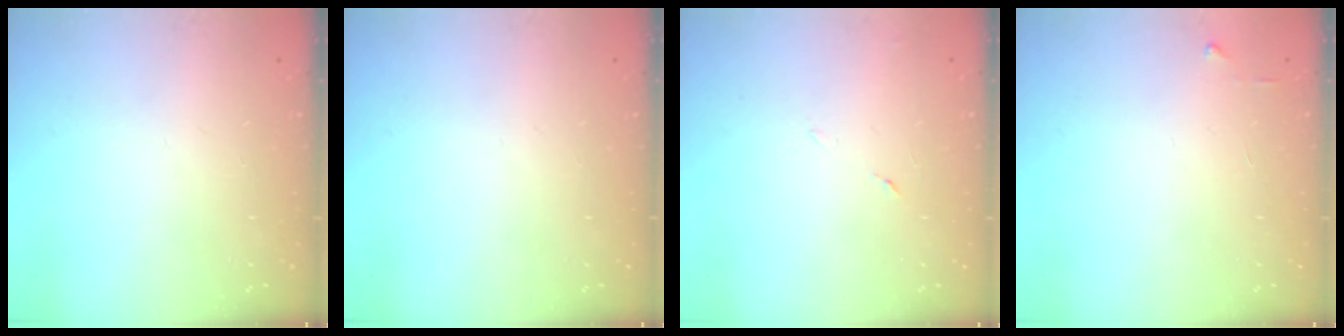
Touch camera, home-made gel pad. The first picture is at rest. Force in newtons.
{"total": 0.0}
{"total": 5.3, "press": 5.3, "slide": 0.6}
{"total": 3.7, "press": 3.6, "slide": 0.4}